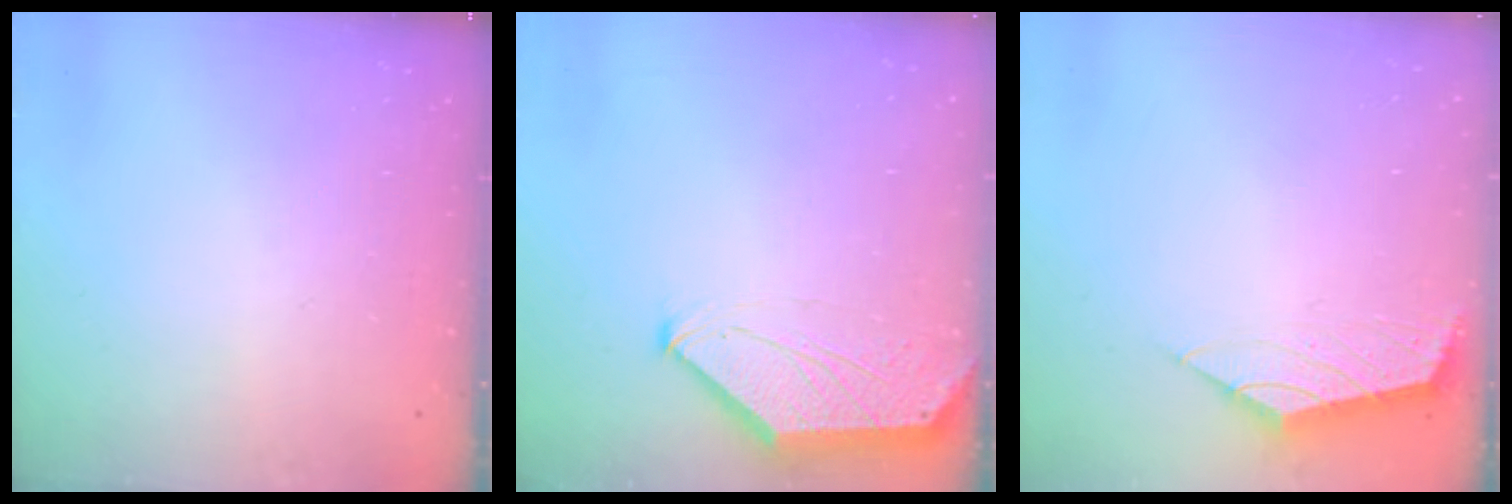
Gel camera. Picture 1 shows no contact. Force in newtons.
{"total": 0.0}
{"total": 2.1, "press": 2.0, "slide": 0.7}